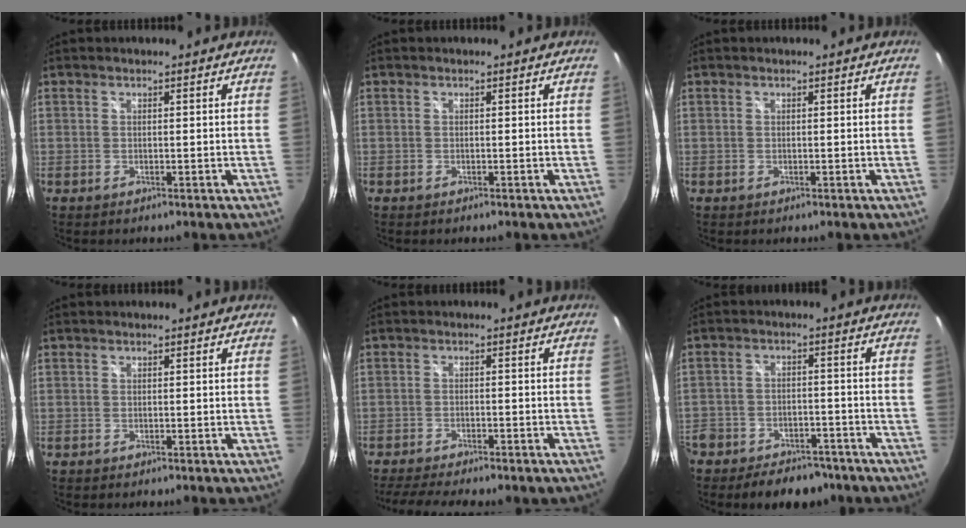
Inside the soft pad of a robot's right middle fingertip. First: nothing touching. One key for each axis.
{"total": 0.0}
{"total": 0.0}
{"total": 0.0}
{"total": 9.8, "fx": -8.2, "fy": 1.8, "fz": 4.9, "tx": -0.111, "ty": -0.025, "tz": -0.125}
{"total": 13.8, "fx": -9.8, "fy": 8.3, "fz": 5.1, "tx": -0.141, "ty": 0.007, "tz": -0.135}